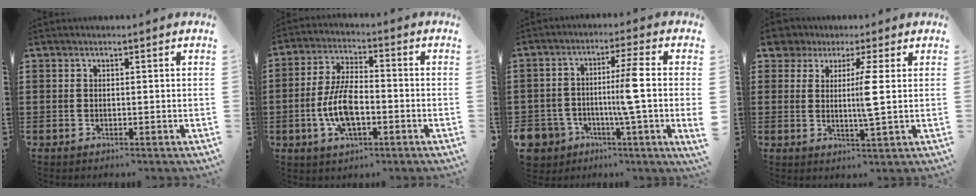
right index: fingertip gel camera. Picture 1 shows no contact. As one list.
[{"total": 8.8, "force": [-2.2, 3.9, 7.6], "torque": [-0.178, -0.005, -0.048]}, {"total": 6.4, "force": [-1.9, 0.7, 6.1], "torque": [-0.123, -0.007, -0.042]}, {"total": 5.7, "force": [2.8, 1.4, 4.7], "torque": [-0.077, -0.014, 0.044]}]